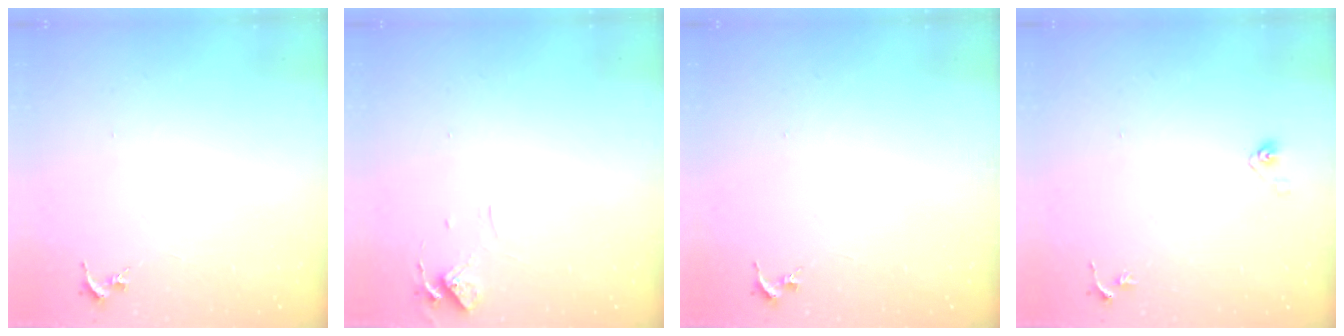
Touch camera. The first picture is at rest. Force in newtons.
{"total": 6.2, "press": 6.2, "slide": 0.5}
{"total": 0.0}
{"total": 3.5, "press": 3.2, "slide": 1.5}